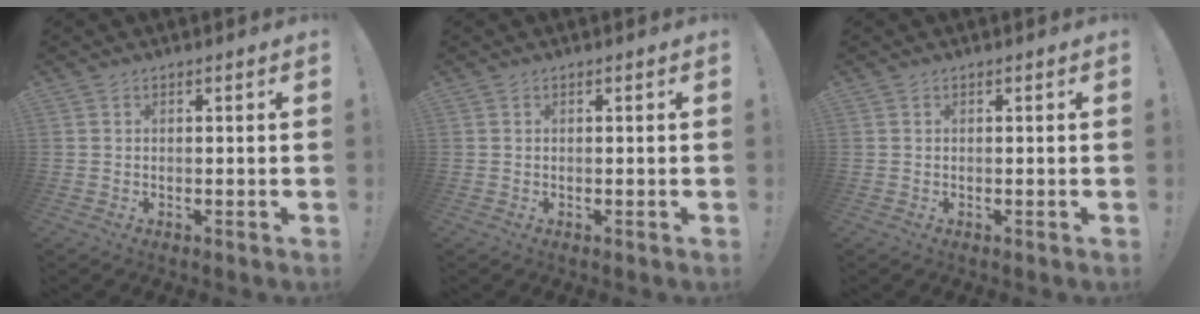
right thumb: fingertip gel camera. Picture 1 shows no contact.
{"total": 0.0}
{"total": 0.0}